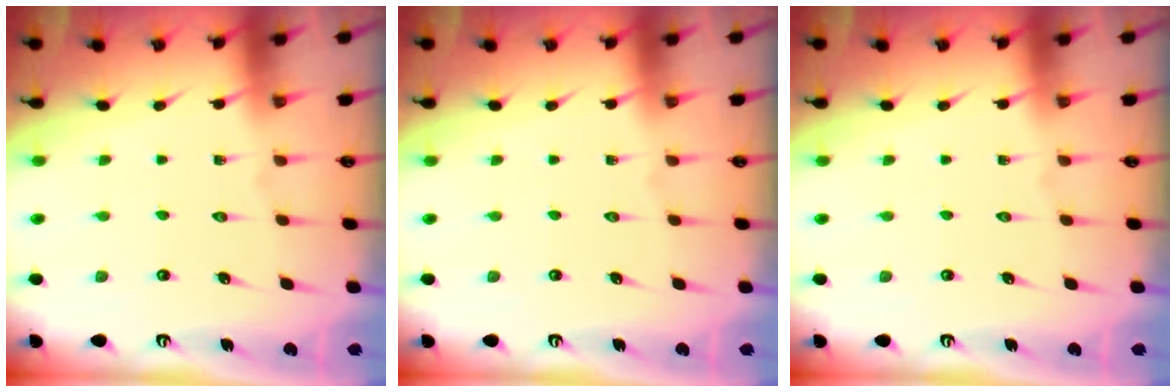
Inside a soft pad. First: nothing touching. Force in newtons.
{"total": 0.0}
{"total": 0.0}